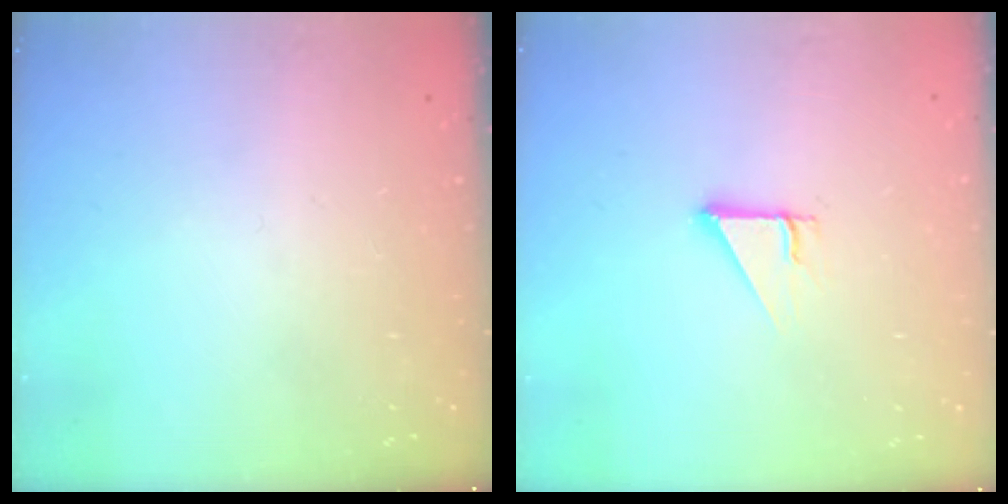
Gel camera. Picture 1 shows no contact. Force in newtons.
{"total": 2.5, "press": 2.5, "slide": 0.1}